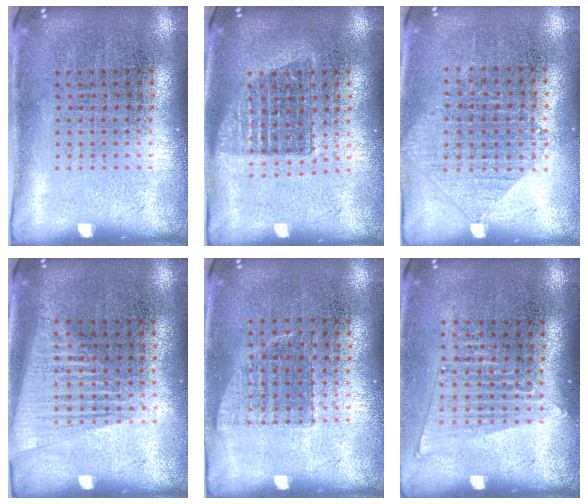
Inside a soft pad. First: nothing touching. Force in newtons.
{"total": 1.4, "press": 1.1, "slide": 0.8}
{"total": 0.9, "press": 0.9, "slide": 0.2}
{"total": 1.6, "press": 1.4, "slide": 0.6}
{"total": 0.6, "press": 0.6, "slide": 0.2}
{"total": 1.4, "press": 1.3, "slide": 0.5}